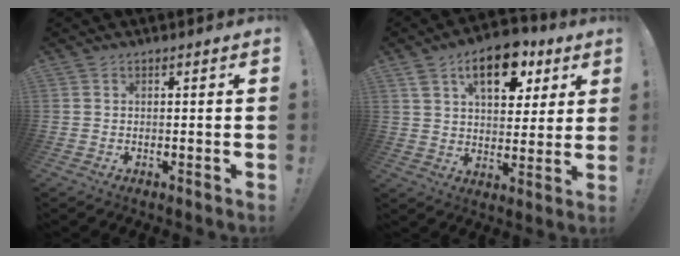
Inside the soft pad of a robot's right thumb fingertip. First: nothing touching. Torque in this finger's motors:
{"motor_torque": [0.71, 3.24, 1.12, 0.39, 0.04]}